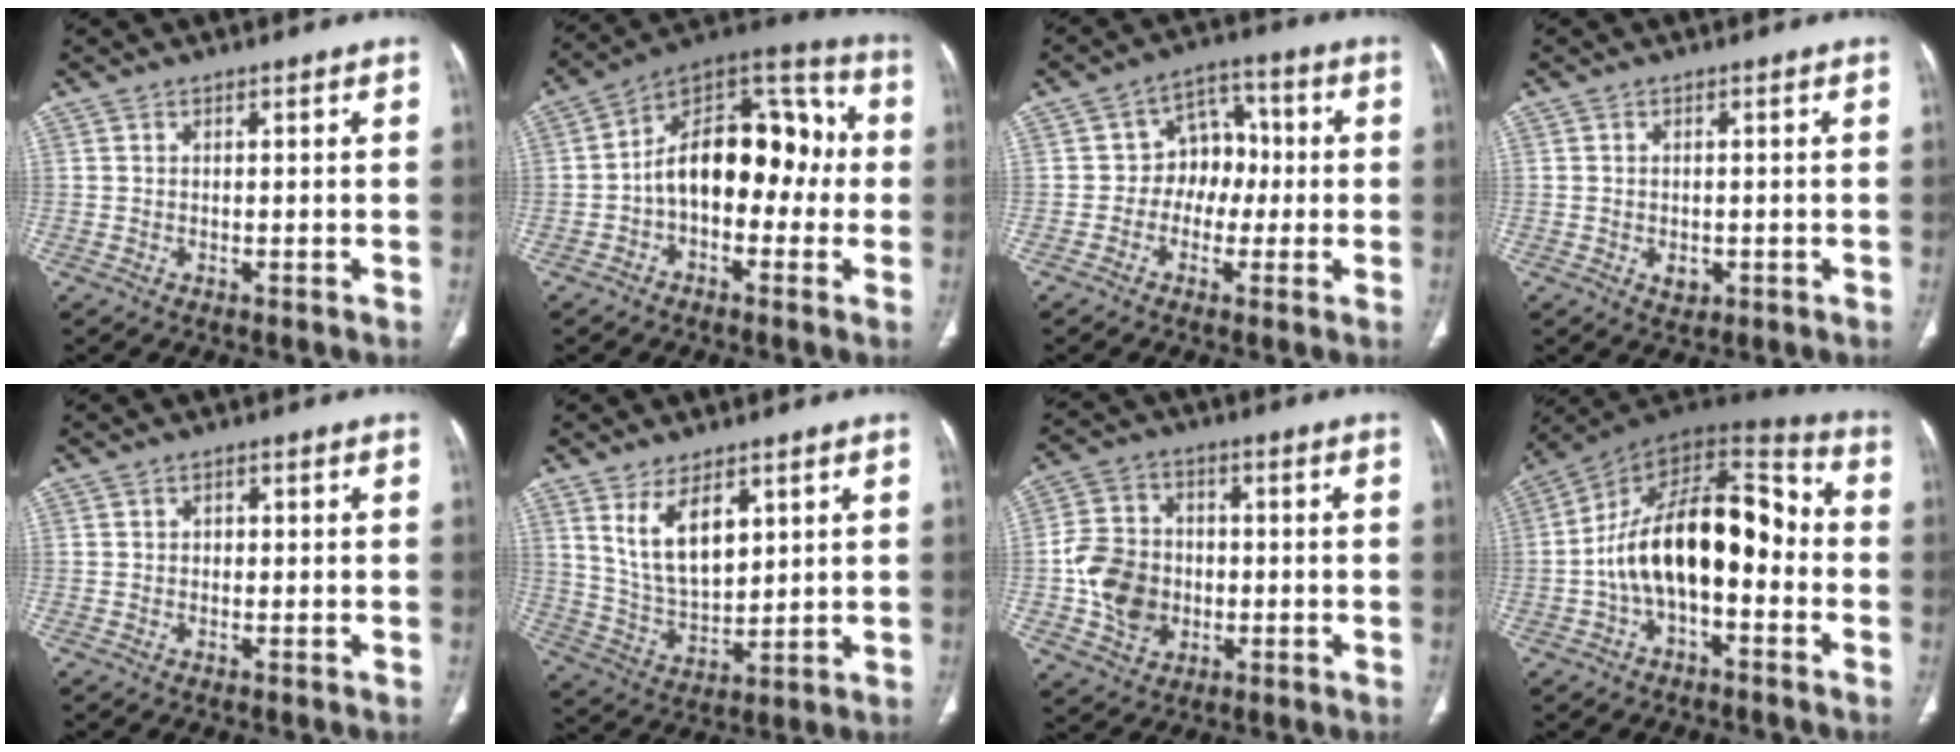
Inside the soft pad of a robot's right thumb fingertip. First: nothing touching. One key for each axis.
{"total": 15.6, "fx": -1.5, "fy": 9.4, "fz": 12.3, "tx": -0.153, "ty": 0.056, "tz": -0.038}
{"total": 8.0, "fx": -0.7, "fy": 6.4, "fz": 4.7, "tx": -0.024, "ty": 0.029, "tz": -0.025}
{"total": 2.3, "fx": -0.7, "fy": 1.6, "fz": 1.5, "tx": -0.017, "ty": 0.000, "tz": -0.004}
{"total": 1.0, "fx": 0.1, "fy": 0.8, "fz": 0.5, "tx": -0.003, "ty": 0.003, "tz": -0.002}
{"total": 11.1, "fx": 5.0, "fy": 5.8, "fz": 8.0, "tx": -0.127, "ty": -0.030, "tz": 0.110}
{"total": 12.1, "fx": -1.8, "fy": 9.9, "fz": 6.7, "tx": -0.103, "ty": 0.015, "tz": -0.031}
{"total": 20.1, "fx": -2.7, "fy": 10.7, "fz": 16.8, "tx": -0.254, "ty": 0.063, "tz": -0.050}